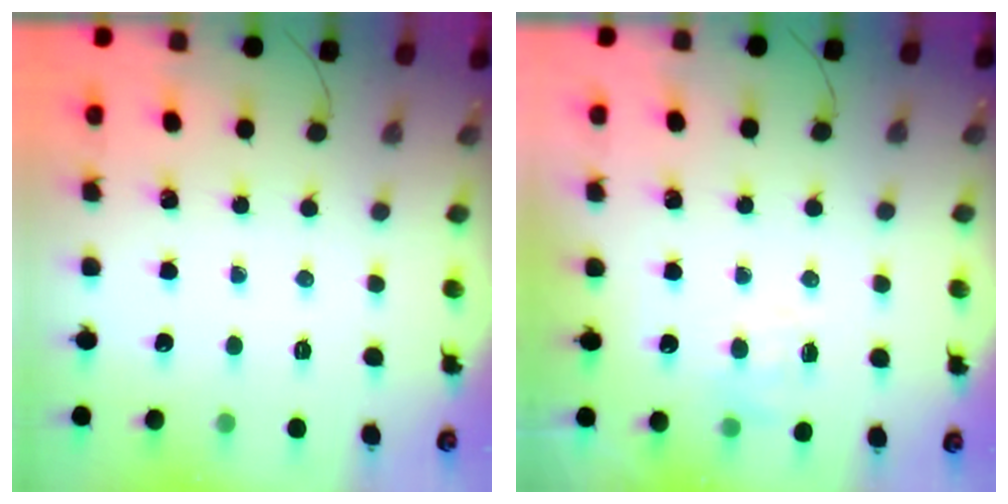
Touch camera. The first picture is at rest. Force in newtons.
{"total": 6.3, "press": 6.1, "slide": 1.6}